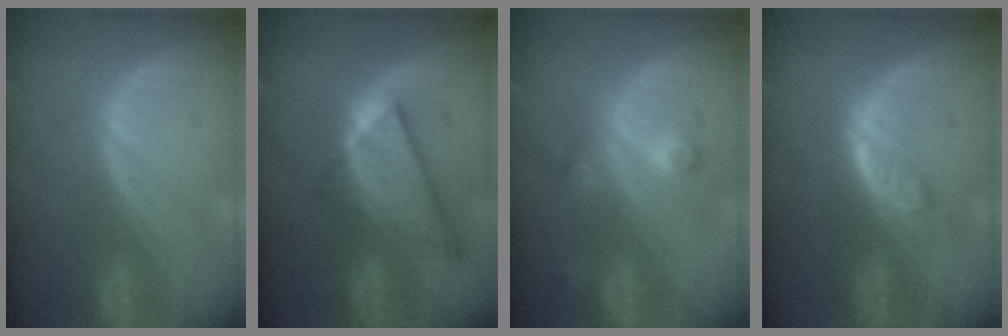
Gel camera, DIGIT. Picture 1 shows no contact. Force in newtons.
{"total": 8.6, "press": 7.4, "slide": 4.4}
{"total": 3.6, "press": 3.6, "slide": 0.6}
{"total": 4.3, "press": 4.2, "slide": 0.8}